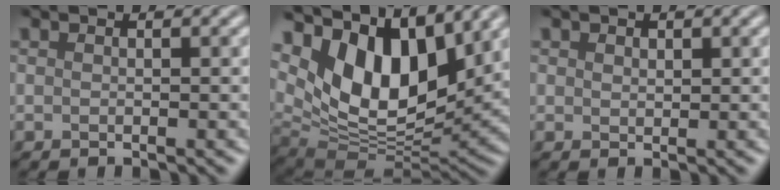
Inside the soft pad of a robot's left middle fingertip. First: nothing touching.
{"total": 11.3, "force": [5.2, 5.9, 8.1], "torque": [-0.160, 0.013, 0.106]}
{"total": 0.8, "force": [0.0, -0.4, -0.7], "torque": [-0.002, 0.003, 0.021]}